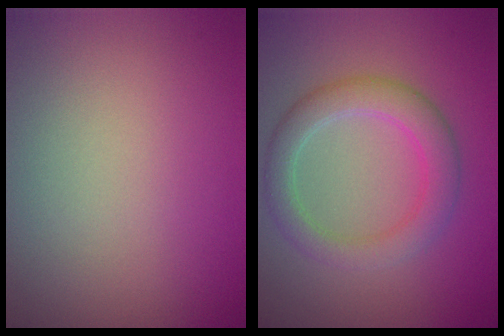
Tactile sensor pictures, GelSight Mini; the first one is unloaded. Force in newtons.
{"total": 3.7, "press": 3.7, "slide": 0.1}